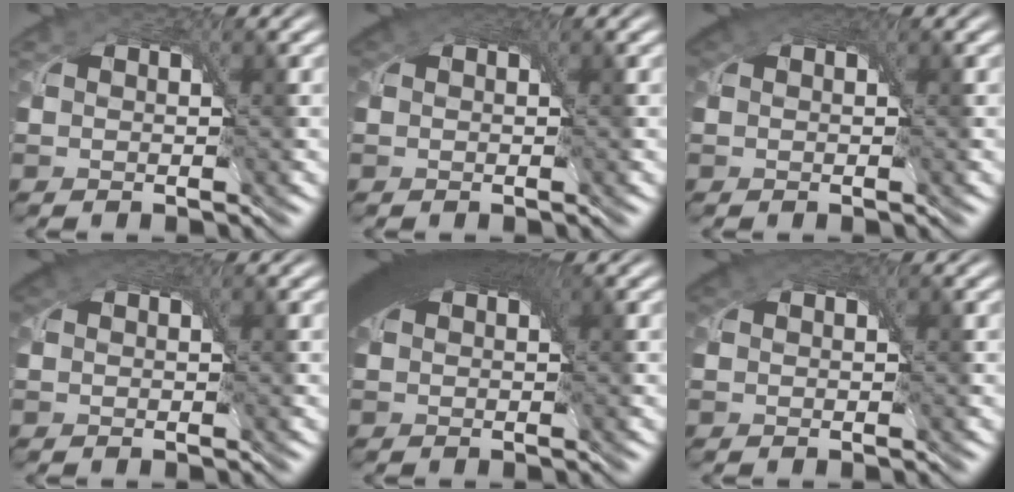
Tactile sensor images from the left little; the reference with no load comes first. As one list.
[{"total": 1.6, "force": [0.9, 1.0, 0.9], "torque": [-0.016, 0.003, 0.010]}, {"total": 2.5, "force": [1.4, 1.5, 1.4], "torque": [-0.027, 0.005, 0.017]}, {"total": 2.0, "force": [1.1, 1.2, 1.1], "torque": [-0.020, 0.004, 0.013]}, {"total": 8.8, "force": [3.2, 4.3, 7.0], "torque": [-0.109, 0.020, 0.034]}, {"total": 1.2, "force": [0.7, 0.8, 0.7], "torque": [-0.013, 0.002, 0.007]}]